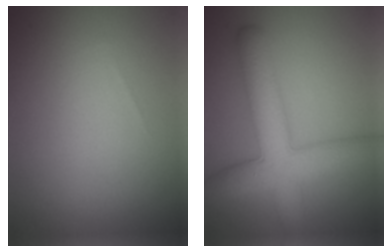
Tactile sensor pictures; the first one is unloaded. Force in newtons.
{"total": 7.0, "press": 7.0, "slide": 0.2}